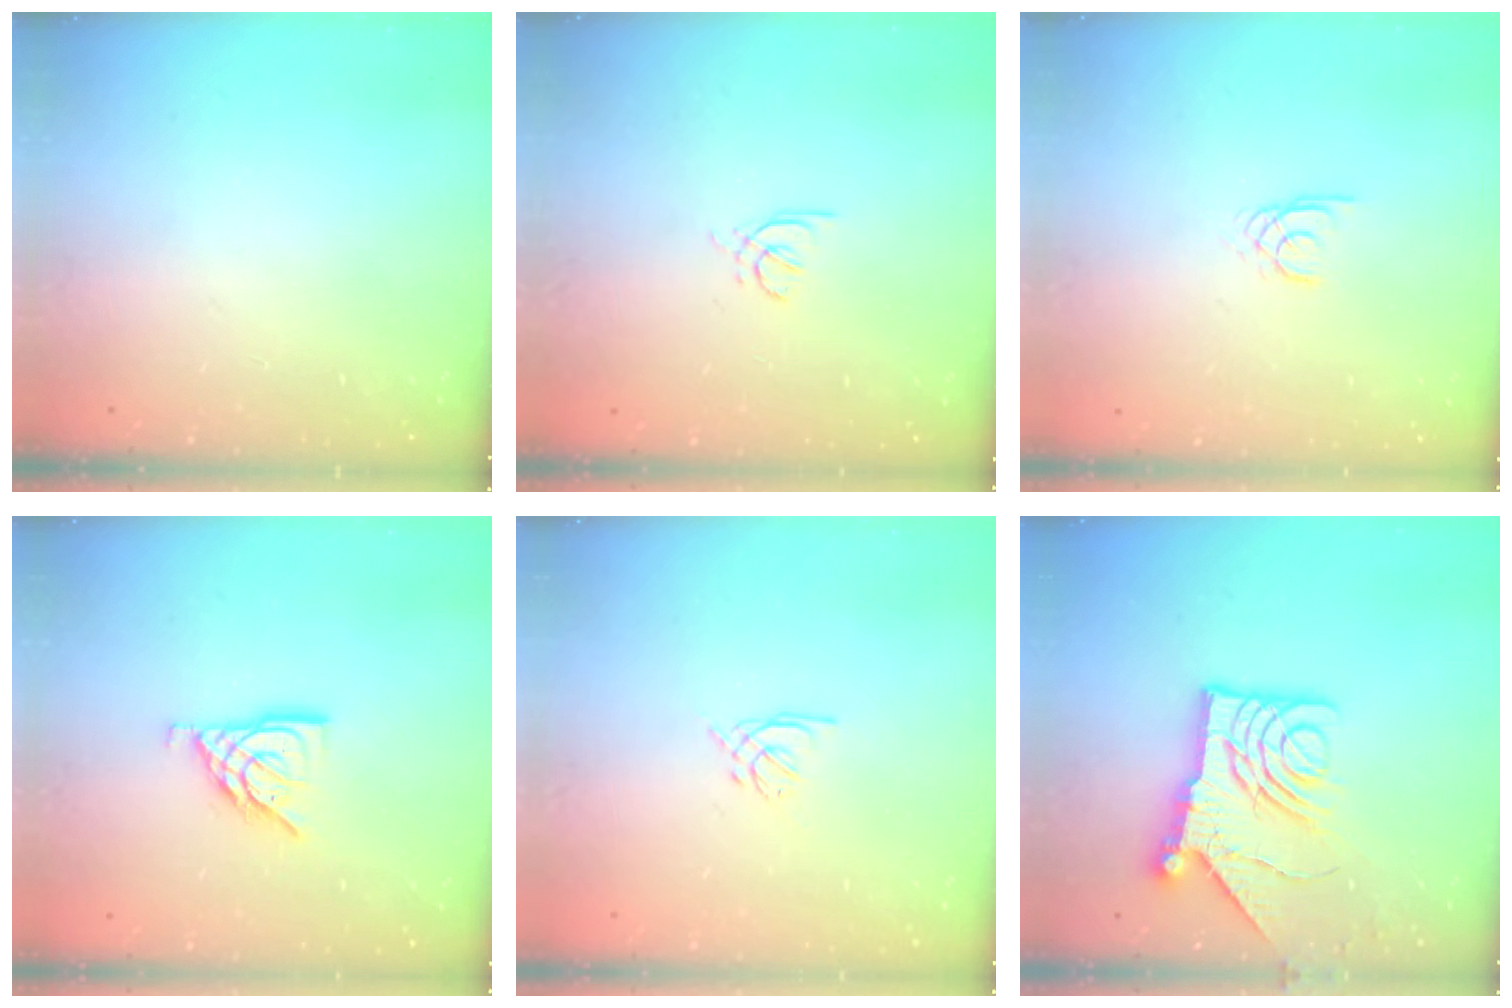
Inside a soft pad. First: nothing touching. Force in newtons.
{"total": 2.0, "press": 1.9, "slide": 0.5}
{"total": 1.6, "press": 1.6, "slide": 0.2}
{"total": 9.9, "press": 9.8, "slide": 1.2}
{"total": 1.6, "press": 1.5, "slide": 0.6}
{"total": 14.8, "press": 14.7, "slide": 1.3}